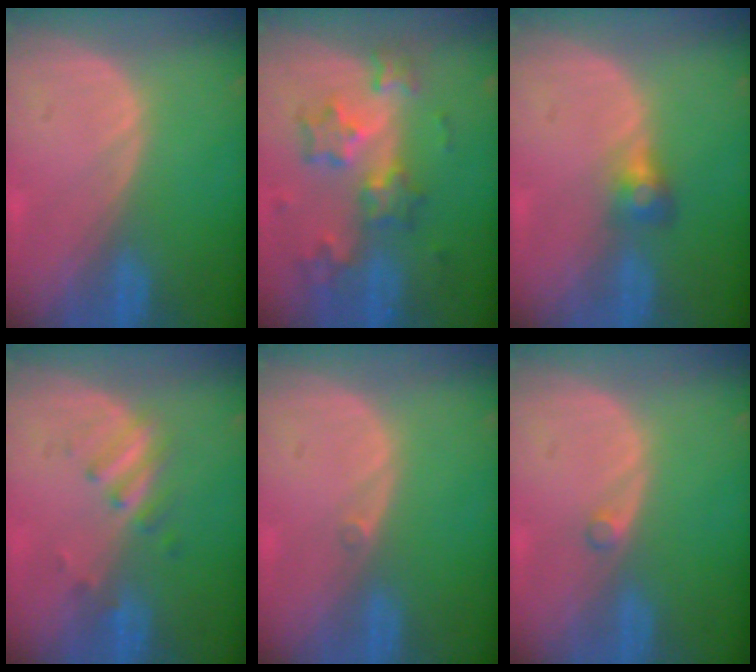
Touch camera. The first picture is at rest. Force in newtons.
{"total": 8.5, "press": 7.5, "slide": 4.0}
{"total": 2.8, "press": 2.7, "slide": 0.9}
{"total": 3.5, "press": 3.2, "slide": 1.3}
{"total": 0.6, "press": 0.5, "slide": 0.3}
{"total": 0.9, "press": 0.9, "slide": 0.2}